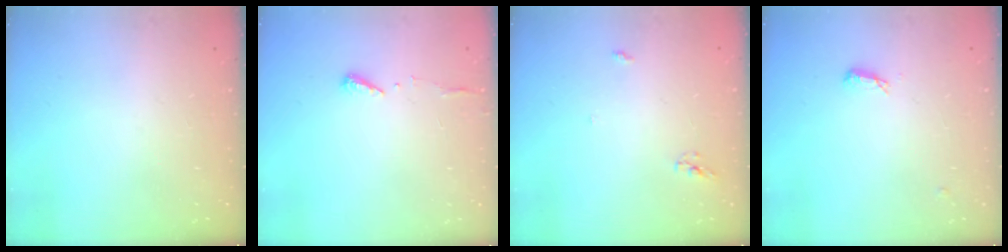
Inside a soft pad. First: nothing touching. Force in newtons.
{"total": 6.3, "press": 6.3, "slide": 0.5}
{"total": 3.3, "press": 3.3, "slide": 0.2}
{"total": 6.1, "press": 5.8, "slide": 1.6}